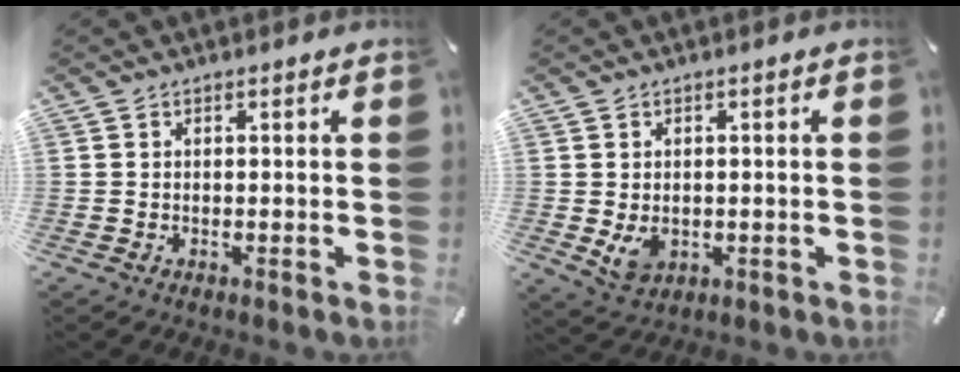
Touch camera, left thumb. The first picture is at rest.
{"total": 4.5, "force": [-0.2, 3.6, 2.7], "torque": [-0.044, -0.005, -0.005]}